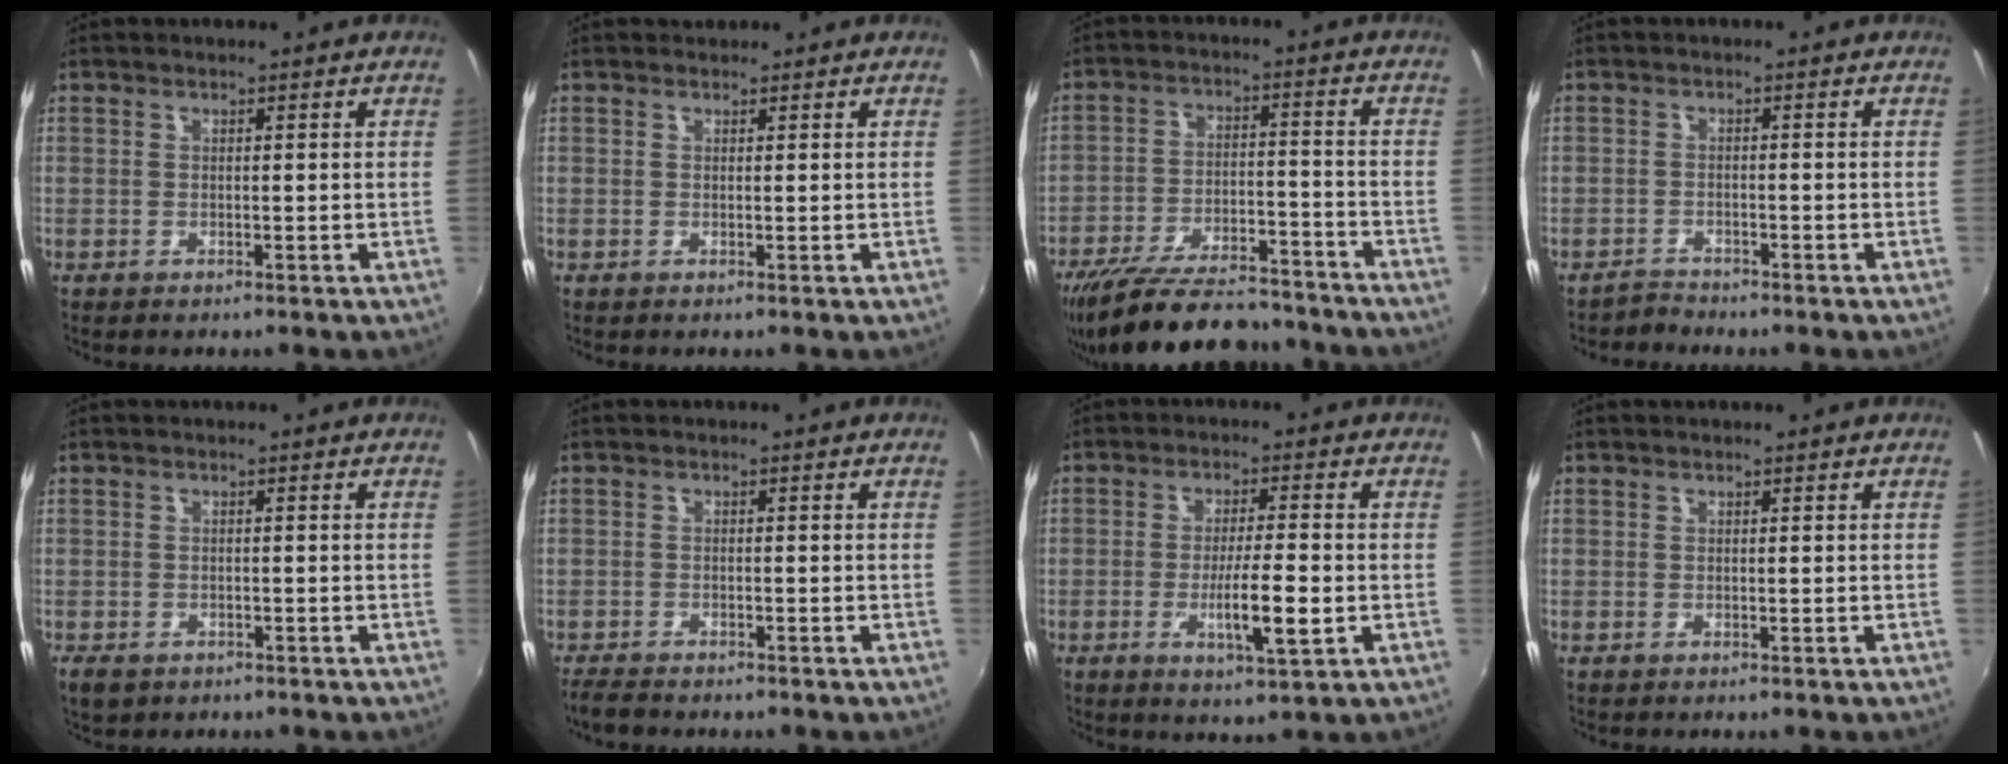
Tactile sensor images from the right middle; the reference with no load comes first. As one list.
[{"total": 0.5, "force": [0.3, 0.5, 0.0], "torque": [0.001, 0.003, 0.001]}, {"total": 21.8, "force": [-18.7, 5.9, 9.5], "torque": [-0.187, -0.020, -0.277]}, {"total": 2.1, "force": [-2.0, 0.6, -0.3], "torque": [-0.002, 0.003, -0.040]}, {"total": 4.1, "force": [-2.5, 2.7, 2.0], "torque": [-0.046, -0.016, -0.038]}, {"total": 4.0, "force": [-3.6, 0.8, 1.3], "torque": [-0.039, -0.021, -0.069]}, {"total": 7.6, "force": [-2.0, 1.1, 7.3], "torque": [-0.128, -0.013, -0.030]}, {"total": 0.0}]